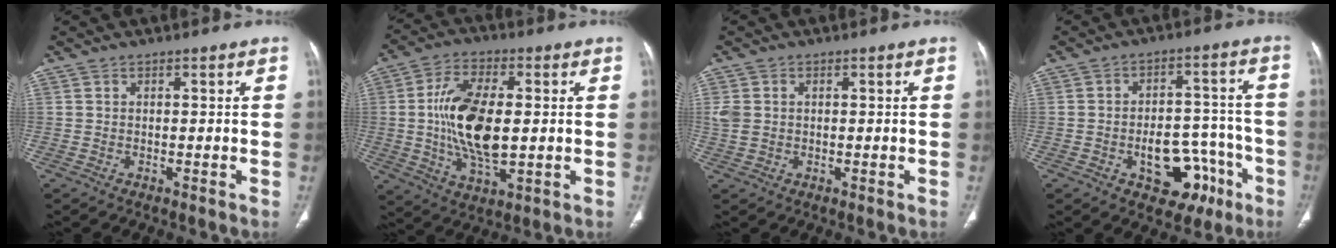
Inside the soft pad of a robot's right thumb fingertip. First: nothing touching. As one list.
[{"total": 15.3, "force": [0.4, 7.5, 13.3], "torque": [-0.250, -0.006, 0.010]}, {"total": 3.2, "force": [0.3, 2.6, 2.0], "torque": [-0.048, 0.005, 0.011]}, {"total": 12.9, "force": [-5.7, 8.1, 8.1], "torque": [-0.069, 0.053, -0.070]}]